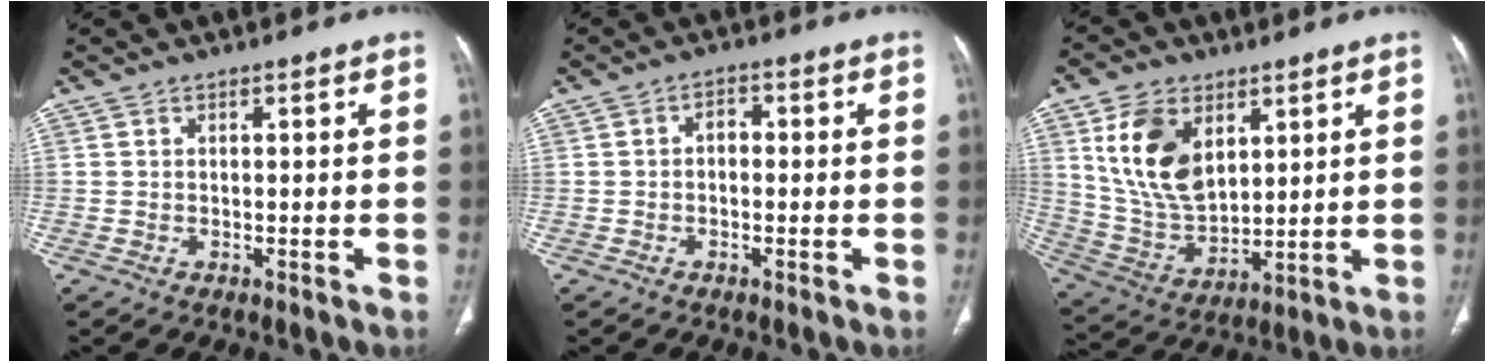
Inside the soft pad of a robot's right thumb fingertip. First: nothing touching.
{"total": 2.4, "force": [-0.3, 1.7, 1.7], "torque": [-0.018, 0.012, -0.012]}
{"total": 14.9, "force": [5.7, 9.3, 10.1], "torque": [-0.169, -0.027, 0.126]}